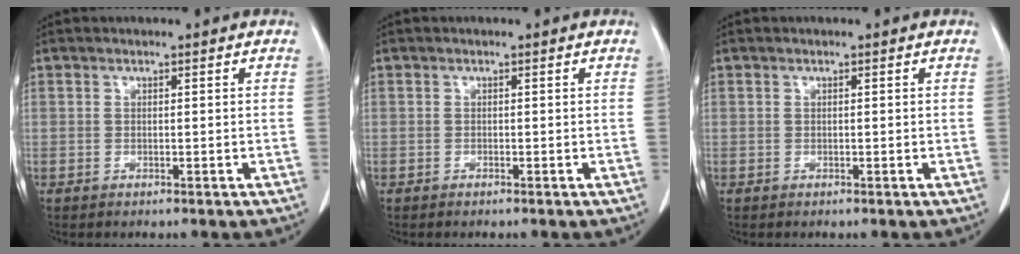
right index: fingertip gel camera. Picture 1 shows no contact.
{"total": 0.0}
{"total": 0.0}